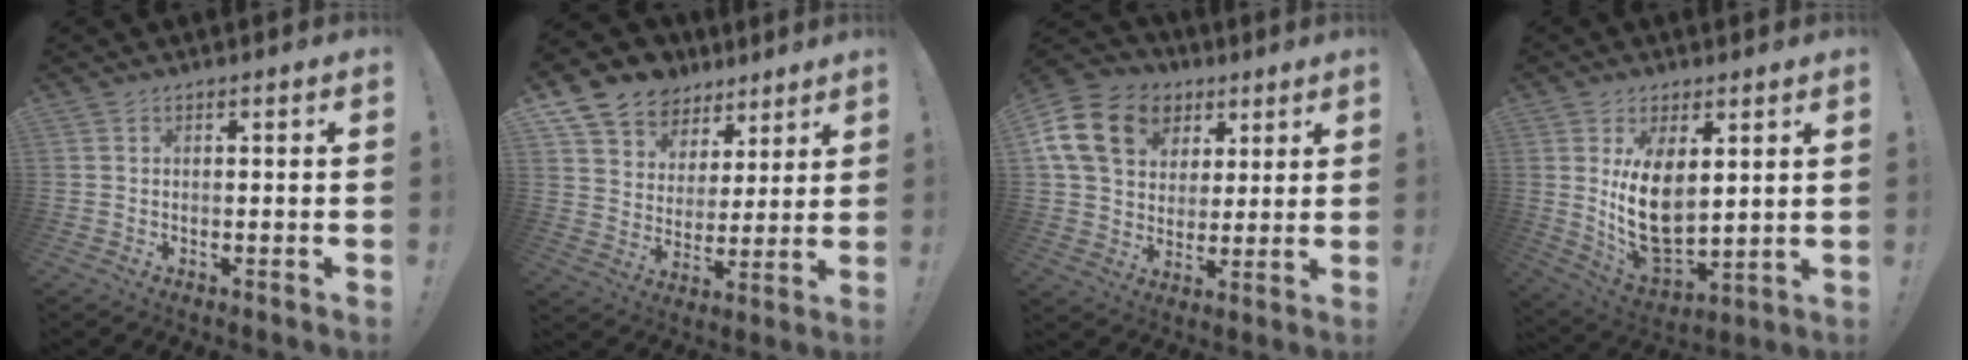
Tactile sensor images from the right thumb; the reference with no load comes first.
{"total": 10.9, "force": [7.7, 7.4, 2.1], "torque": [-0.042, -0.063, 0.149]}
{"total": 18.4, "force": [6.9, 14.0, 9.7], "torque": [-0.156, -0.021, 0.142]}
{"total": 14.0, "force": [3.6, 8.4, 10.6], "torque": [-0.204, -0.041, 0.067]}